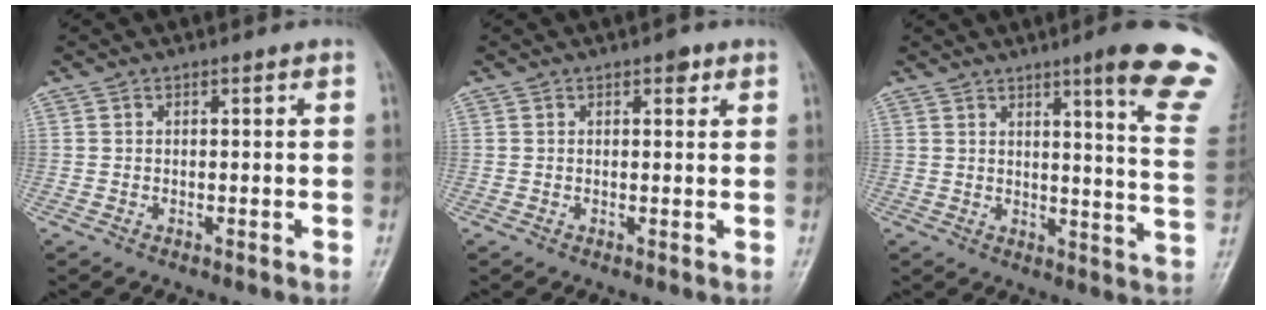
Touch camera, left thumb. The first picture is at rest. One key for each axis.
{"total": 1.9, "fx": 1.1, "fy": 1.0, "fz": 1.2, "tx": -0.005, "ty": -0.002, "tz": 0.012}
{"total": 16.6, "fx": 10.6, "fy": 1.3, "fz": 12.6, "tx": -0.131, "ty": -0.063, "tz": 0.119}